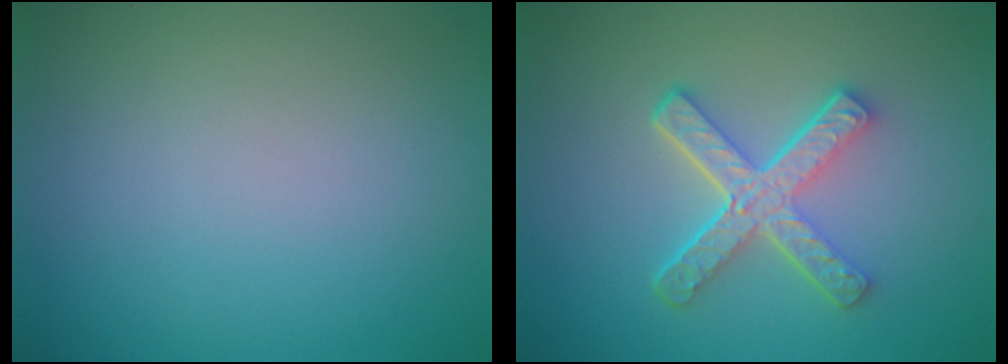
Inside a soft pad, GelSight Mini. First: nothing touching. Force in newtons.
{"total": 5.2, "press": 3.8, "slide": 3.6}